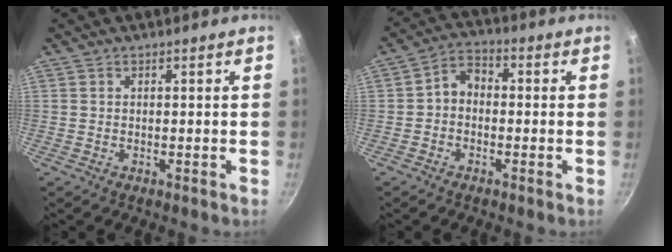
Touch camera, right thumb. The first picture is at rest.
{"total": 4.9, "force": [-0.7, 3.7, 3.2], "torque": [-0.046, 0.023, -0.025]}